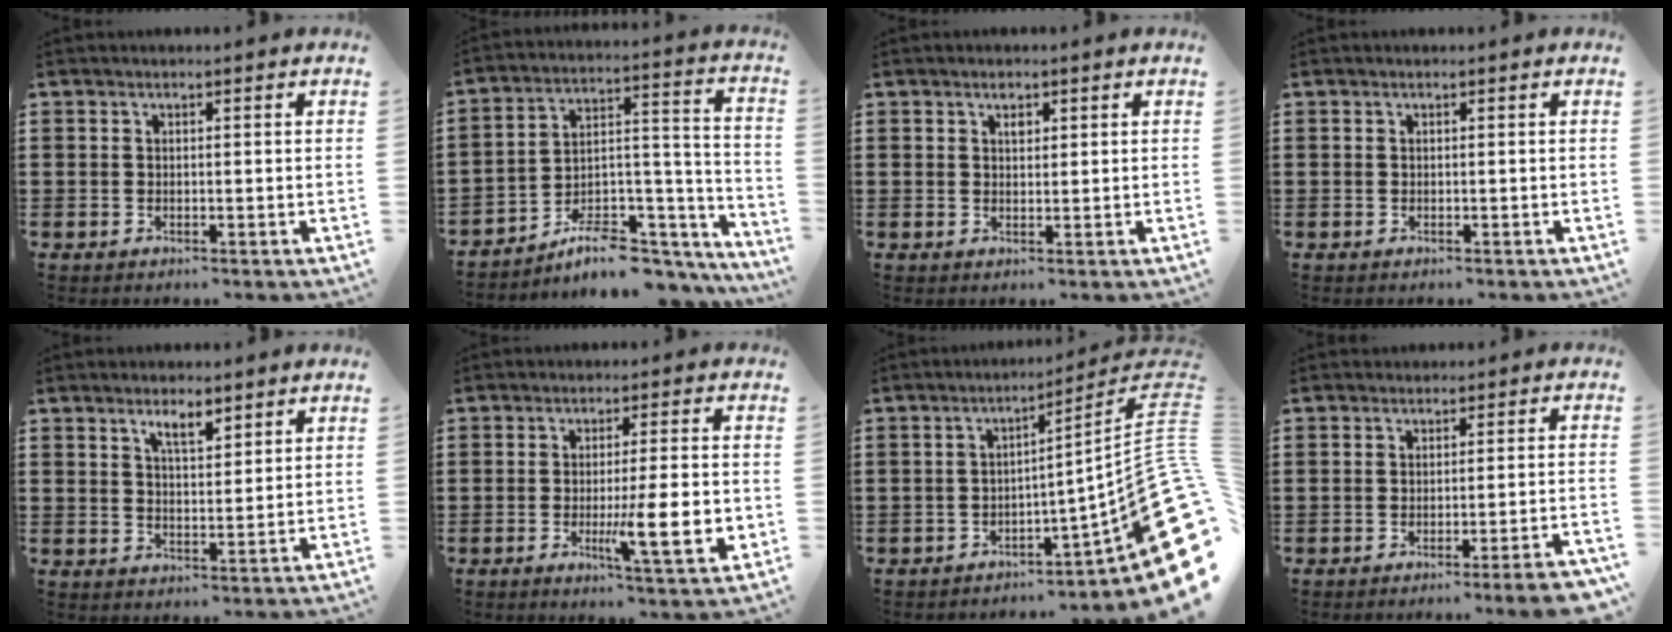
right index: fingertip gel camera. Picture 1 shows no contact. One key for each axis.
{"total": 7.9, "fx": -6.2, "fy": 3.5, "fz": 3.5, "tx": -0.049, "ty": 0.016, "tz": -0.109}
{"total": 1.7, "fx": 0.9, "fy": 1.0, "fz": 1.0, "tx": -0.016, "ty": 0.000, "tz": 0.014}
{"total": 0.0}
{"total": 3.5, "fx": 2.5, "fy": 0.9, "fz": 2.3, "tx": -0.042, "ty": 0.000, "tz": 0.043}
{"total": 10.3, "fx": -2.3, "fy": 1.5, "fz": 9.9, "tx": -0.157, "ty": -0.014, "tz": -0.035}
{"total": 13.7, "fx": -3.4, "fy": 4.2, "fz": 12.5, "tx": -0.158, "ty": -0.011, "tz": -0.052}
{"total": 3.4, "fx": -2.7, "fy": -0.4, "fz": 2.1, "tx": -0.033, "ty": -0.010, "tz": -0.050}